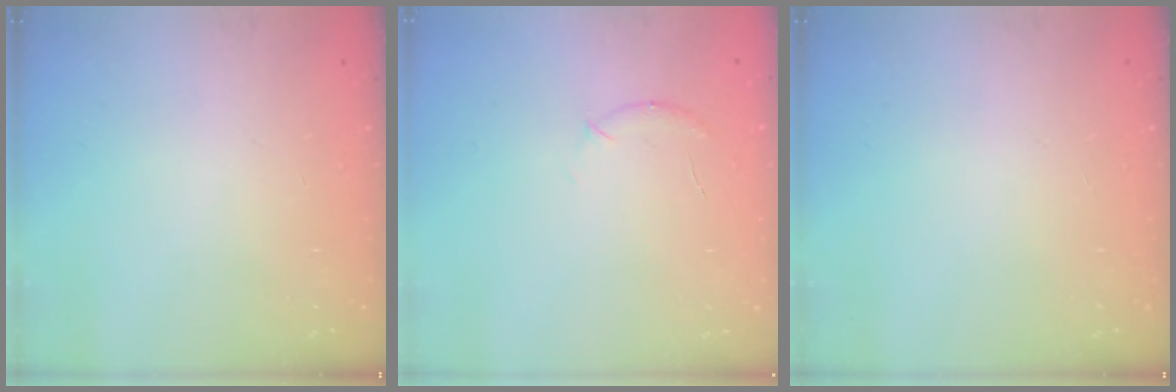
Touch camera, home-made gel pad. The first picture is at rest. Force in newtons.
{"total": 6.1, "press": 5.9, "slide": 1.3}
{"total": 0.0}